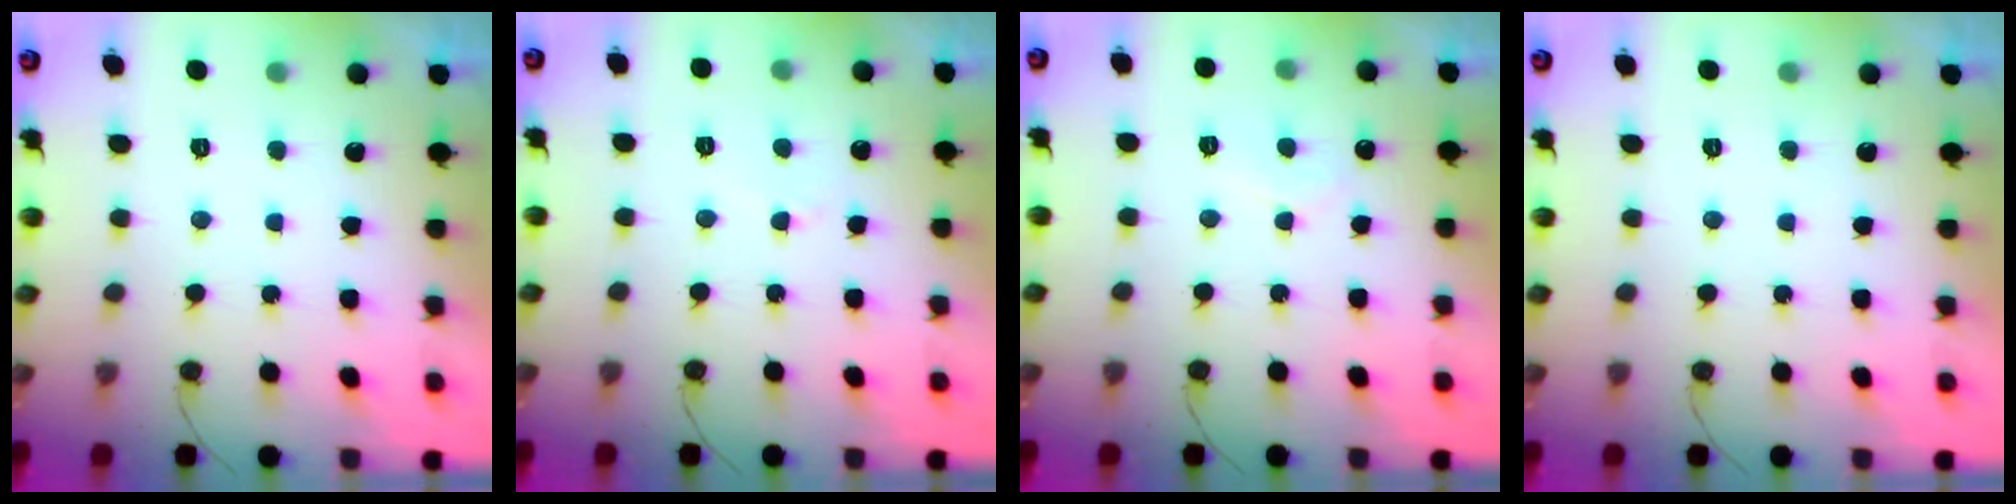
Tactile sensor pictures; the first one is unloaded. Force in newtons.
{"total": 3.0, "press": 3.0, "slide": 0.4}
{"total": 5.1, "press": 5.1, "slide": 0.5}
{"total": 0.0}